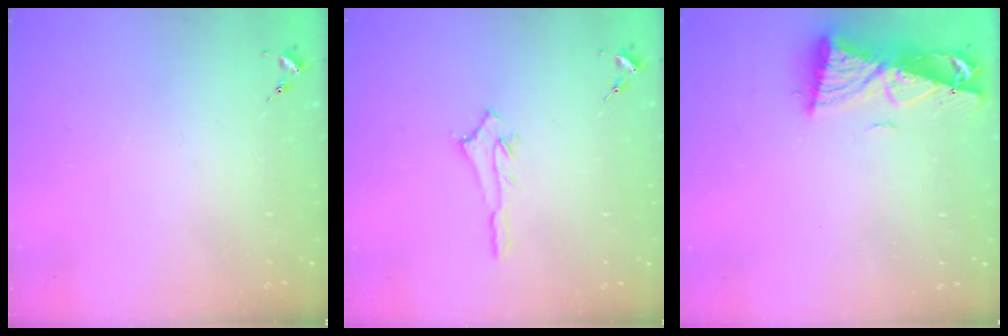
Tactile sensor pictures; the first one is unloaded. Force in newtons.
{"total": 2.8, "press": 2.7, "slide": 0.4}
{"total": 9.7, "press": 9.6, "slide": 1.3}